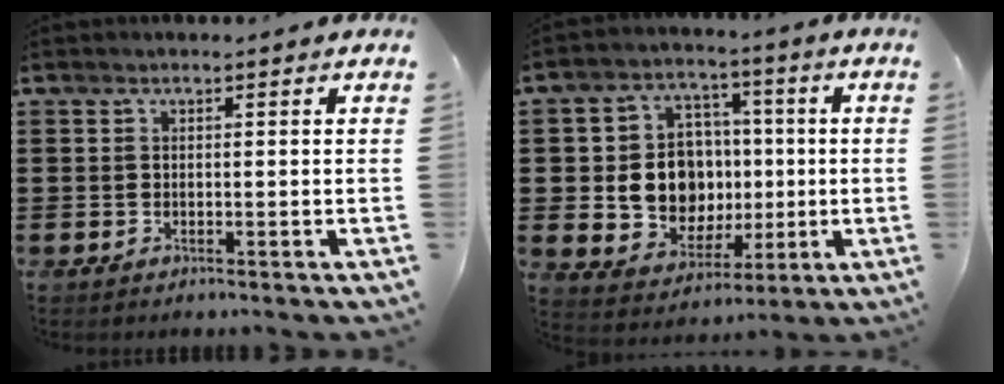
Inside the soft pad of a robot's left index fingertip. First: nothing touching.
{"total": 10.2, "force": [0.4, 9.1, 4.5], "torque": [-0.097, 0.015, 0.017]}